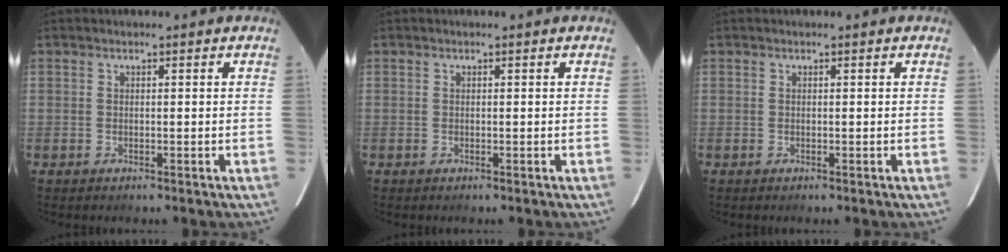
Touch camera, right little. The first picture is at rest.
{"total": 0.0}
{"total": 0.0}